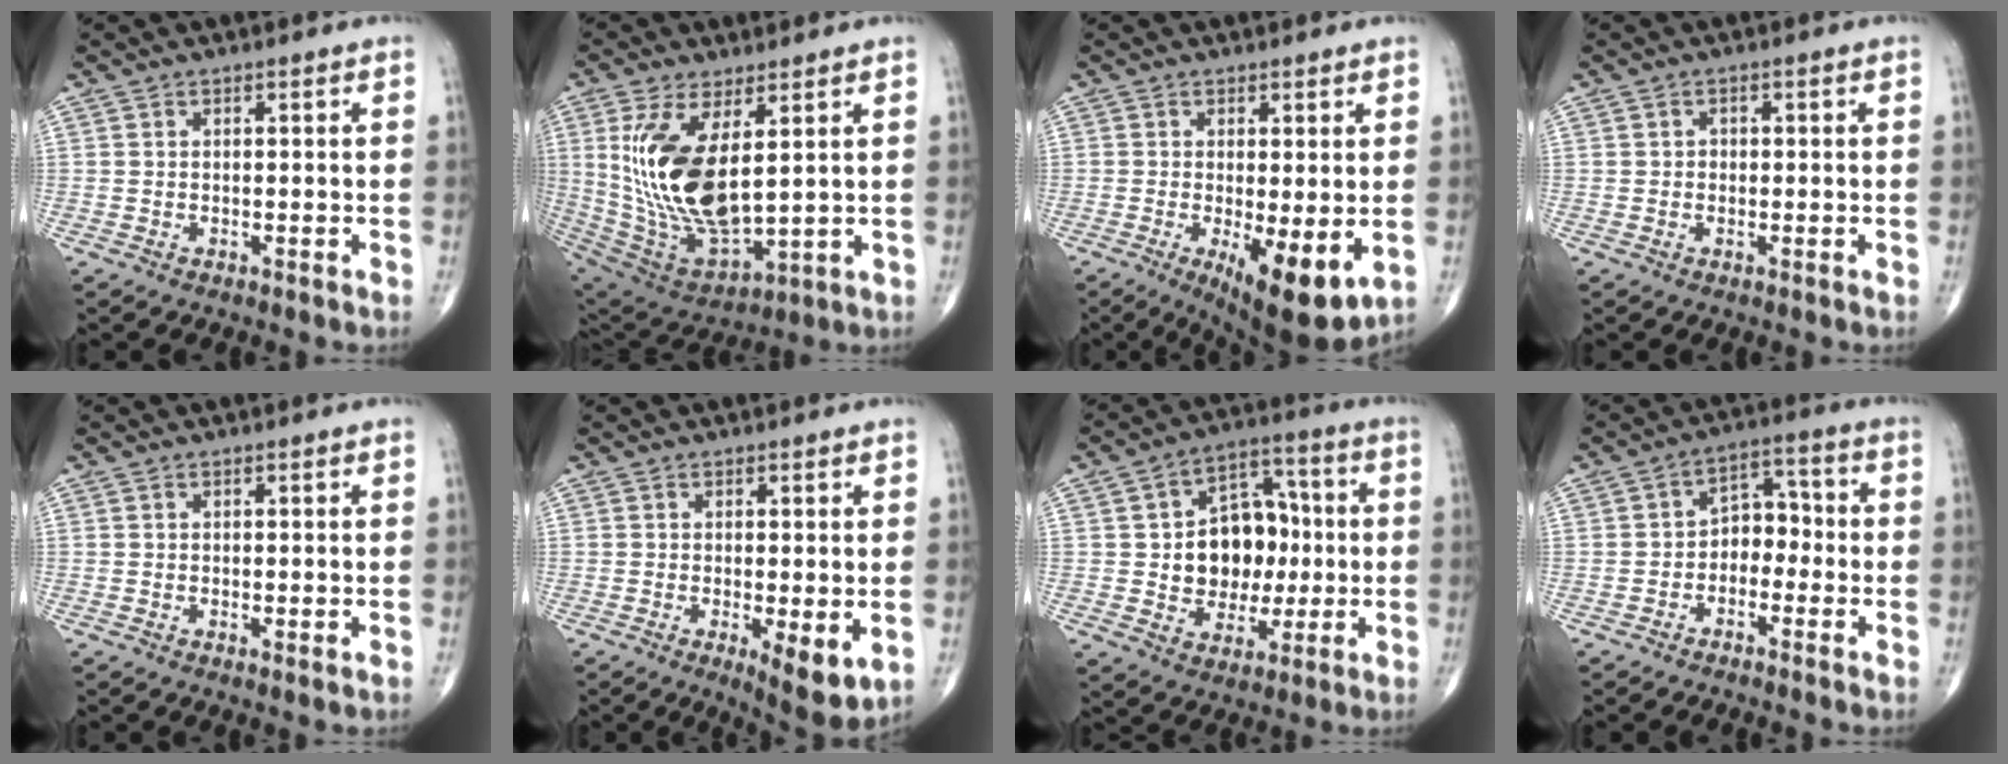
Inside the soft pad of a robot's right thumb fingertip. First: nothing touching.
{"total": 18.2, "force": [4.0, 8.2, 15.8], "torque": [-0.315, -0.029, 0.099]}
{"total": 10.4, "force": [-2.2, 3.4, 9.5], "torque": [-0.140, -0.026, -0.026]}
{"total": 1.1, "force": [0.0, 1.0, 0.4], "torque": [-0.001, 0.003, -0.003]}
{"total": 0.8, "force": [0.1, 0.2, 0.7], "torque": [-0.013, -0.005, -0.001]}
{"total": 6.7, "force": [-1.3, 2.1, 6.2], "torque": [-0.091, -0.022, -0.017]}
{"total": 14.8, "force": [0.4, 11.1, 9.7], "torque": [-0.089, 0.026, 0.014]}
{"total": 6.0, "force": [-1.7, 4.4, 3.7], "torque": [-0.025, 0.034, -0.044]}